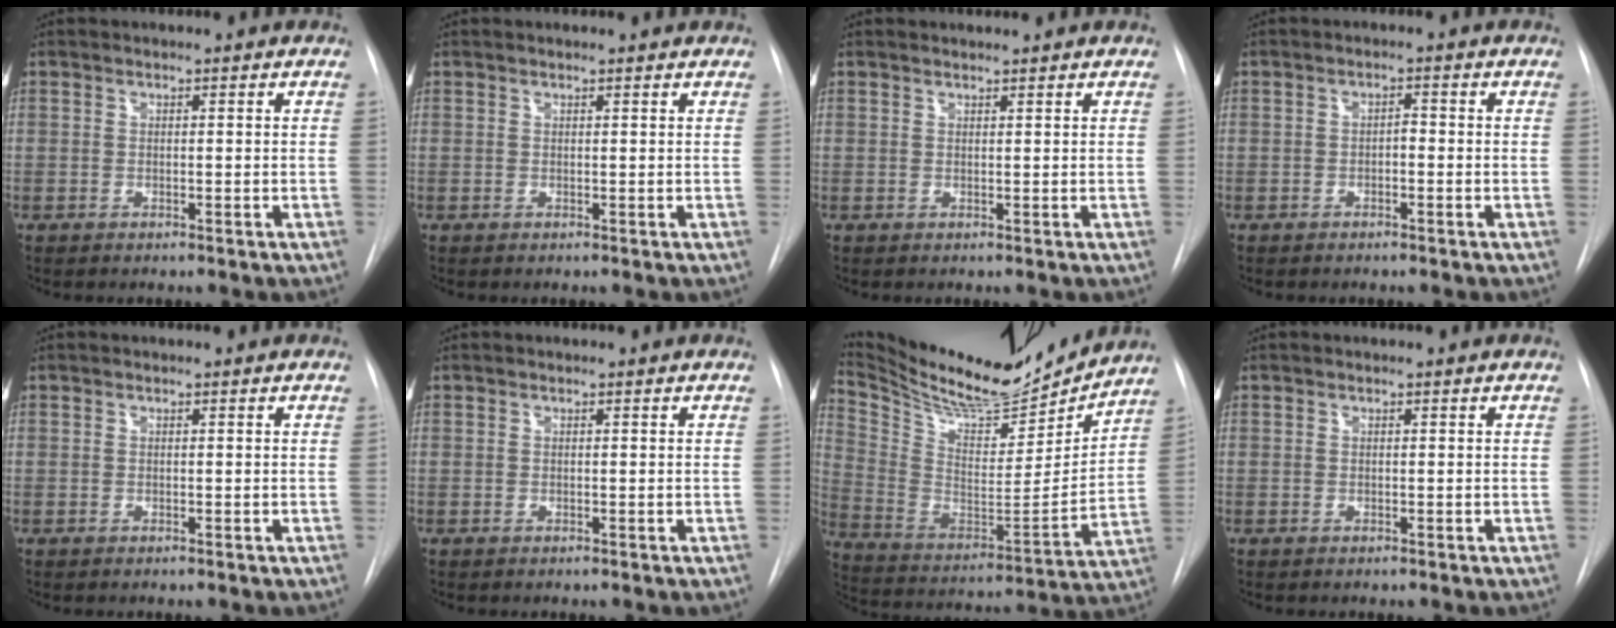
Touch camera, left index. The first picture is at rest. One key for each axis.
{"total": 1.6, "fx": 1.6, "fy": 0.1, "fz": 0.4, "tx": -0.012, "ty": 0.012, "tz": 0.016}
{"total": 0.9, "fx": 0.9, "fy": 0.0, "fz": 0.0, "tx": -0.007, "ty": 0.005, "tz": 0.019}
{"total": 3.3, "fx": -1.4, "fy": 1.4, "fz": 2.7, "tx": -0.043, "ty": 0.014, "tz": -0.024}
{"total": 0.0}
{"total": 0.0}
{"total": 23.4, "fx": 21.5, "fy": 4.3, "fz": 8.1, "tx": -0.155, "ty": -0.032, "tz": 0.339}
{"total": 0.0}